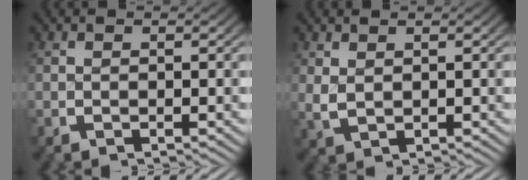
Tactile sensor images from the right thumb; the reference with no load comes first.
{"total": 1.7, "force": [0.9, 1.0, 0.9], "torque": [-0.027, -0.006, 0.029]}